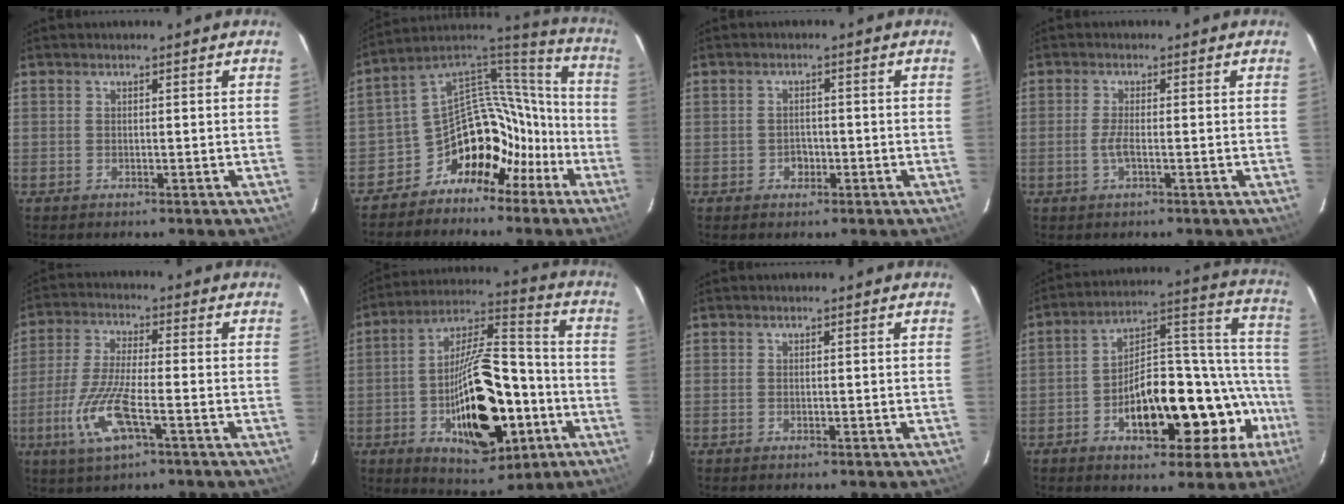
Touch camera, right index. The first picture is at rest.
{"total": 16.7, "force": [-10.9, 11.6, 4.8], "torque": [-0.092, 0.091, -0.174]}
{"total": 2.1, "force": [-0.8, 1.8, 0.8], "torque": [-0.015, 0.005, -0.009]}
{"total": 2.4, "force": [-0.8, 0.2, 2.2], "torque": [-0.047, -0.002, -0.017]}
{"total": 10.9, "force": [-4.3, 2.3, 9.7], "torque": [-0.209, -0.012, -0.083]}
{"total": 22.5, "force": [-7.2, 10.5, 18.6], "torque": [-0.321, 0.016, -0.097]}
{"total": 0.0}
{"total": 22.6, "force": [-10.6, 11.0, 16.8], "torque": [-0.219, 0.047, -0.148]}